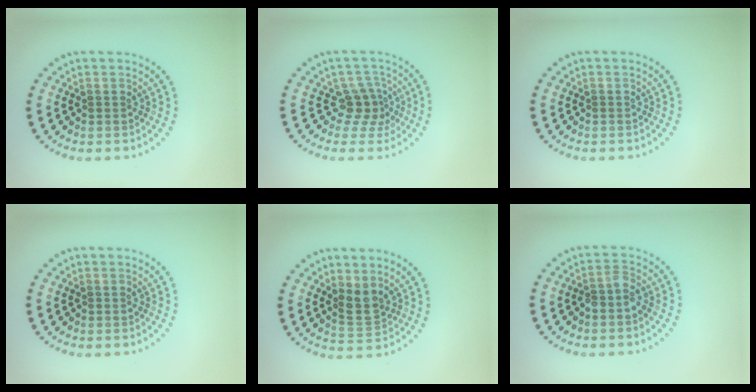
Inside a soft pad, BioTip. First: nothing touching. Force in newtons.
{"total": 2.6, "press": 1.8, "slide": 1.8}
{"total": 0.0}
{"total": 0.0}
{"total": 2.1, "press": 1.7, "slide": 1.1}
{"total": 1.5, "press": 1.3, "slide": 0.8}